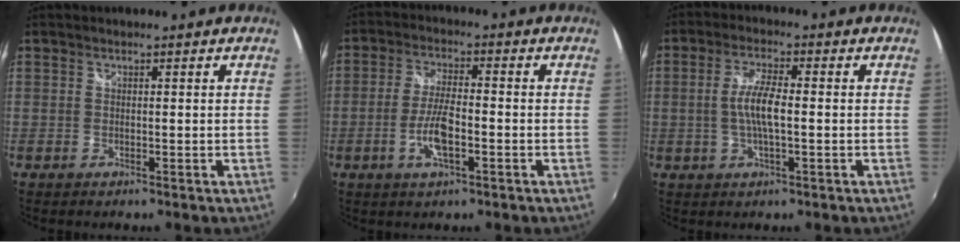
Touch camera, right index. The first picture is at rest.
{"total": 6.8, "force": [-2.5, 1.9, 6.1], "torque": [-0.126, -0.001, -0.048]}
{"total": 5.9, "force": [-0.5, 1.4, 5.7], "torque": [-0.111, 0.002, -0.009]}